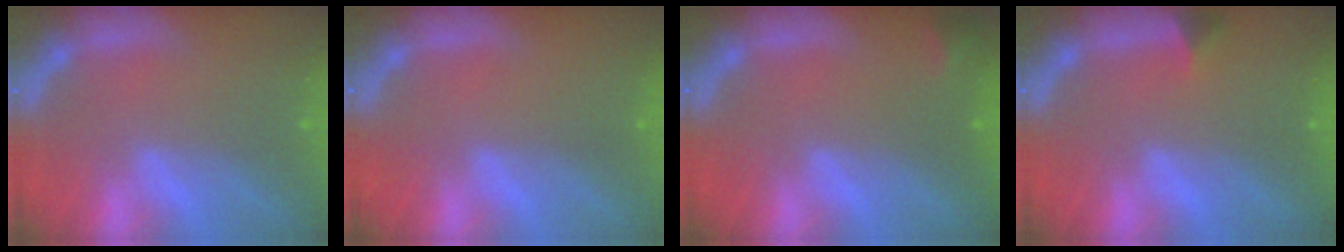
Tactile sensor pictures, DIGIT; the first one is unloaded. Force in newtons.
{"total": 0.0}
{"total": 1.4}
{"total": 1.4}